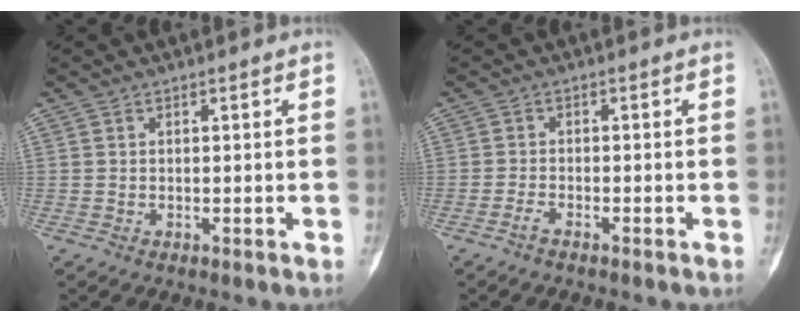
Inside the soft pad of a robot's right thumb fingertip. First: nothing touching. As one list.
[{"total": 1.5, "force": [-1.3, 0.4, 0.8], "torque": [-0.025, 0.007, -0.025]}]